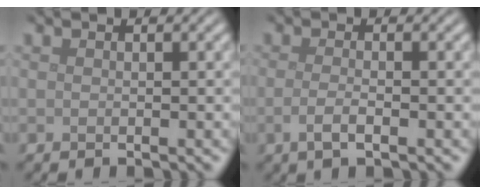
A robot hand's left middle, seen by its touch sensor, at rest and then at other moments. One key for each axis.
{"total": 2.1, "fx": -0.6, "fy": 0.7, "fz": 1.8, "tx": -0.033, "ty": -0.002, "tz": -0.017}